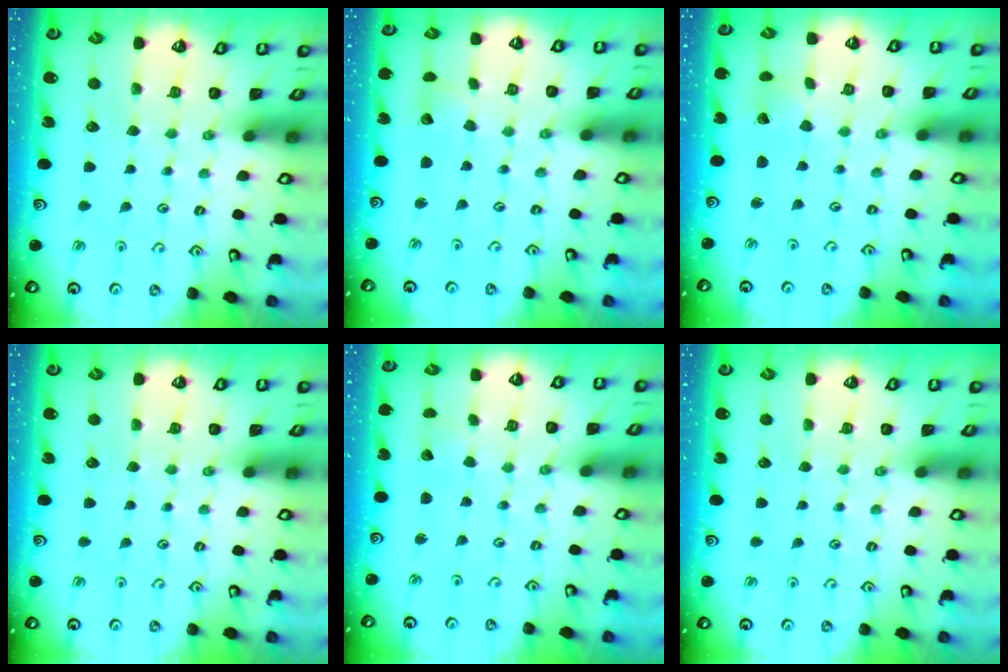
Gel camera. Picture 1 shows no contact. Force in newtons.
{"total": 2.4, "press": 2.4, "slide": 0.3}
{"total": 1.1, "press": 1.1, "slide": 0.1}
{"total": 0.0}
{"total": 1.2, "press": 1.2, "slide": 0.1}
{"total": 0.0}